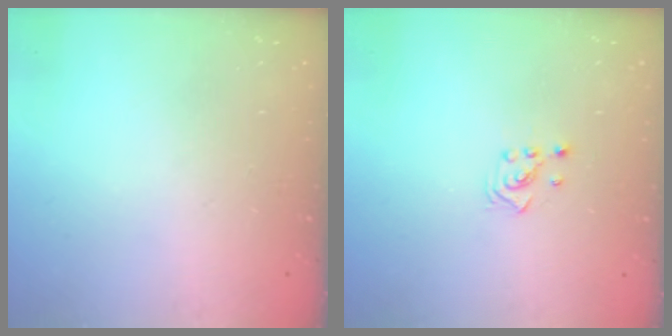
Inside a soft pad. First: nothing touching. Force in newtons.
{"total": 2.2, "press": 2.2, "slide": 0.2}